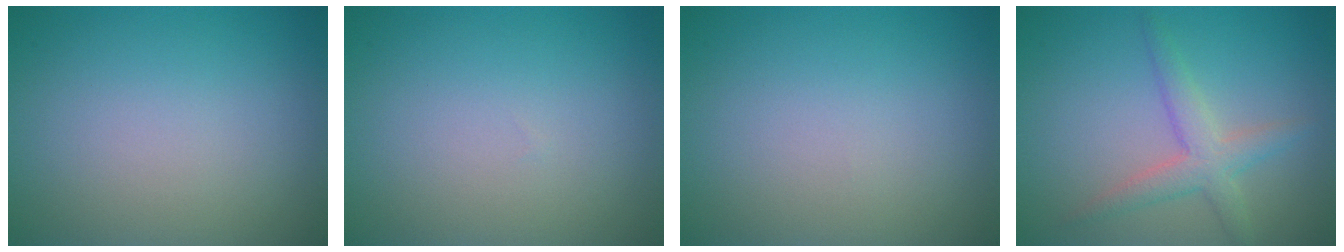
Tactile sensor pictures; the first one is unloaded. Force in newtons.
{"total": 0.0}
{"total": 0.0}
{"total": 3.0, "press": 3.0, "slide": 0.2}